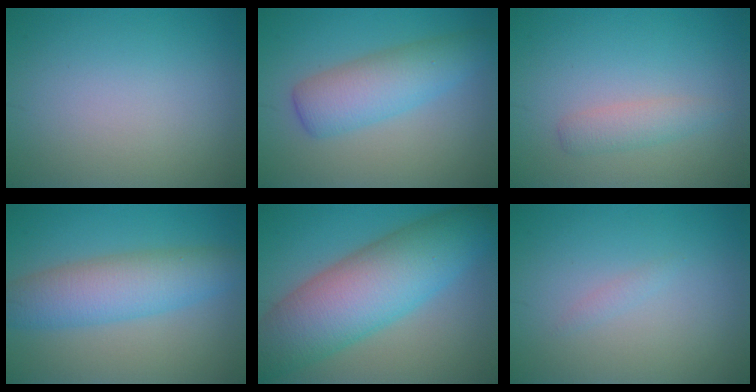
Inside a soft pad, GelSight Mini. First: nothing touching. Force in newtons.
{"total": 5.0, "press": 5.0, "slide": 0.1}
{"total": 1.8, "press": 1.8, "slide": 0.0}
{"total": 5.9, "press": 5.9, "slide": 0.1}
{"total": 10.9, "press": 10.9, "slide": 0.3}
{"total": 0.6, "press": 0.6, "slide": 0.1}